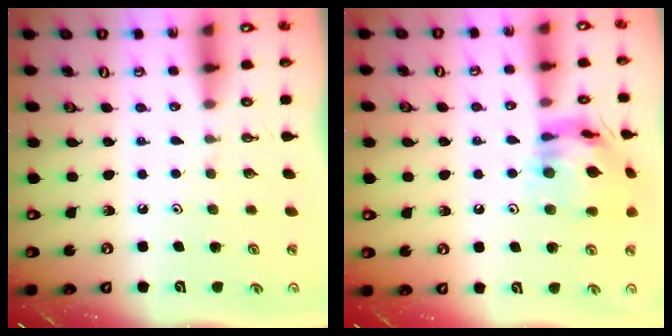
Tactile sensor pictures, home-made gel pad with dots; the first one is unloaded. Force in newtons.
{"total": 16.9, "press": 16.8, "slide": 1.7}